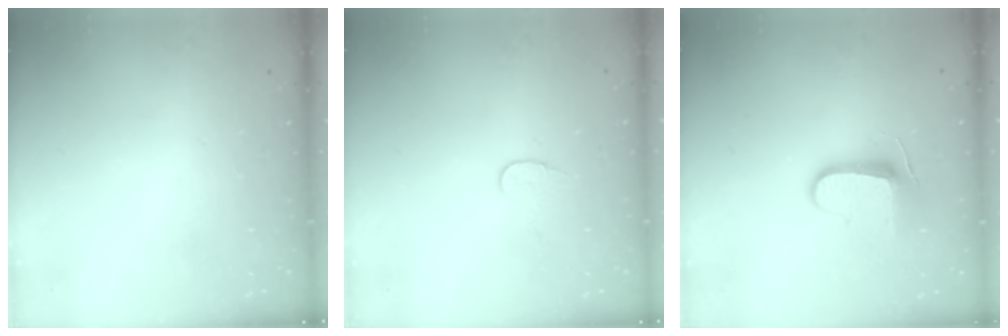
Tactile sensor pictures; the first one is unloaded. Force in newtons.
{"total": 5.6, "press": 5.6, "slide": 0.5}
{"total": 8.9, "press": 8.9, "slide": 0.8}